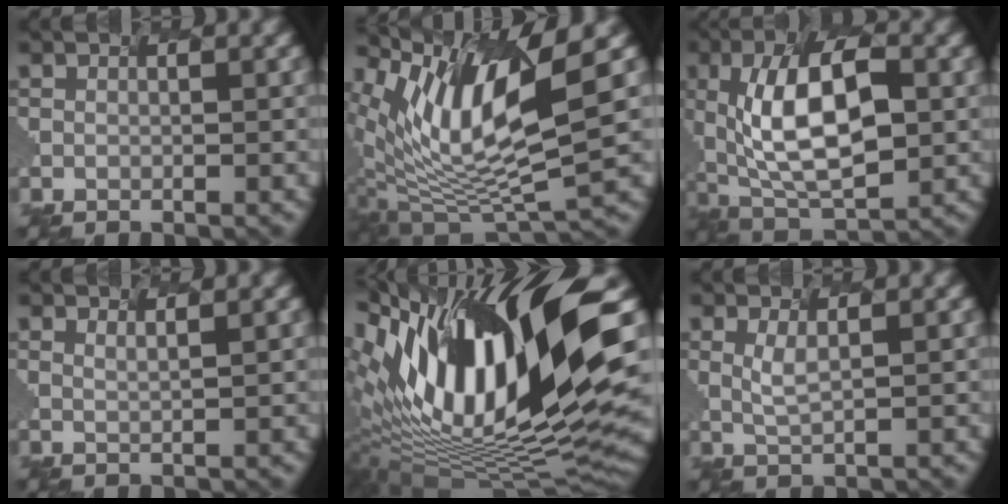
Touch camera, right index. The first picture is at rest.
{"total": 10.1, "force": [3.8, 2.4, 9.0], "torque": [-0.183, -0.007, 0.080]}
{"total": 9.7, "force": [0.2, 4.5, 8.6], "torque": [-0.152, 0.005, 0.002]}
{"total": 1.1, "force": [1.0, 0.1, 0.4], "torque": [-0.009, -0.003, 0.013]}
{"total": 16.7, "force": [2.9, 4.7, 15.8], "torque": [-0.283, -0.015, 0.050]}
{"total": 1.1, "force": [0.1, 0.1, 1.1], "torque": [-0.033, -0.005, 0.010]}